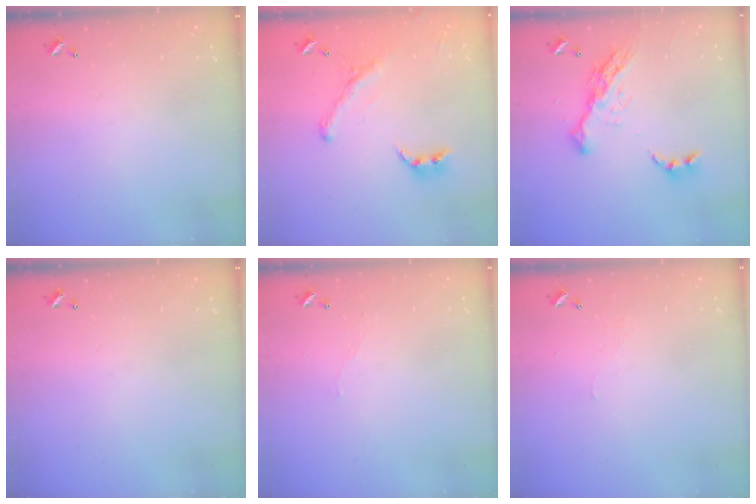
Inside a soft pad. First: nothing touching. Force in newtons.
{"total": 2.2, "press": 1.9, "slide": 1.0}
{"total": 15.6, "press": 15.5, "slide": 1.6}
{"total": 0.0}
{"total": 2.8, "press": 2.8, "slide": 0.5}
{"total": 2.3, "press": 2.2, "slide": 0.5}